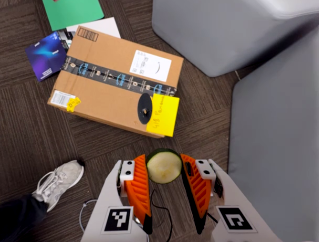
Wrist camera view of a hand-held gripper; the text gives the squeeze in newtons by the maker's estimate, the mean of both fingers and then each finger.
{"total": 9.7, "left": 9.9, "right": 9.5}